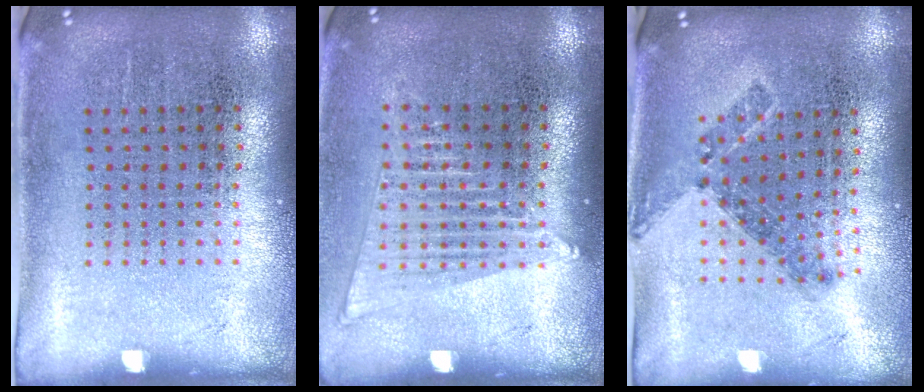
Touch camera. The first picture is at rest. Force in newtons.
{"total": 1.5, "press": 1.4, "slide": 0.7}
{"total": 0.7, "press": 0.6, "slide": 0.3}